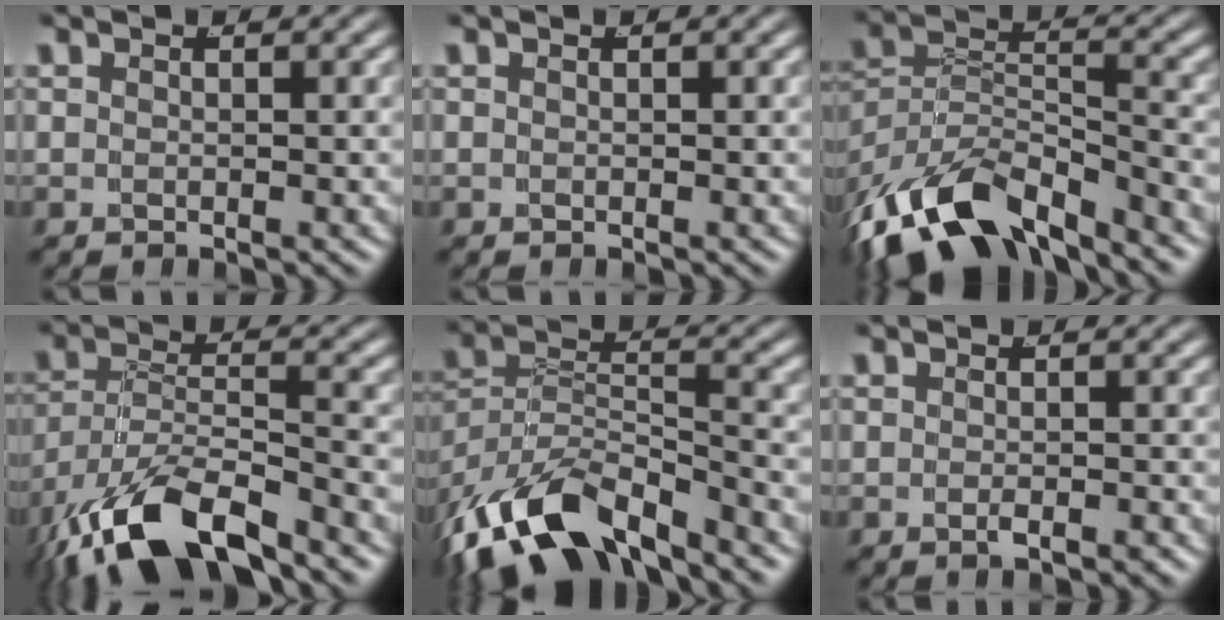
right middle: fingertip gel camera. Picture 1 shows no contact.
{"total": 0.0}
{"total": 11.4, "force": [-7.6, 6.1, 6.0], "torque": [-0.127, -0.047, -0.107]}
{"total": 9.1, "force": [-5.8, 4.0, 5.8], "torque": [-0.124, -0.040, -0.074]}
{"total": 10.5, "force": [-7.0, 5.3, 5.7], "torque": [-0.122, -0.043, -0.099]}
{"total": 1.0, "force": [-0.8, 0.1, 0.6], "torque": [-0.009, -0.001, -0.013]}